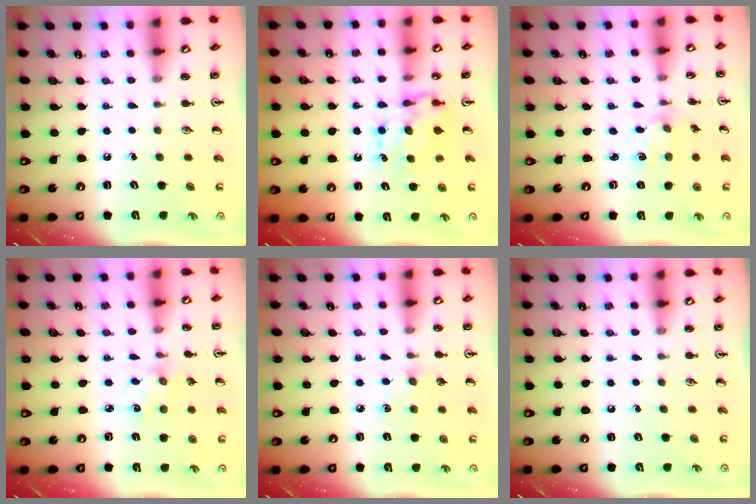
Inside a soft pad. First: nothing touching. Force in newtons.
{"total": 7.2, "press": 7.2, "slide": 0.4}
{"total": 1.1, "press": 1.0, "slide": 0.3}
{"total": 2.5, "press": 2.4, "slide": 0.4}
{"total": 5.6, "press": 5.5, "slide": 0.9}
{"total": 0.0}